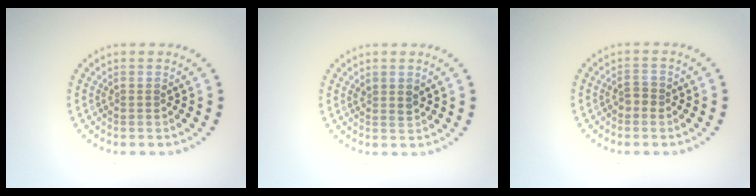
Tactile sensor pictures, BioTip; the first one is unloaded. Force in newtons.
{"total": 1.0, "press": 0.9, "slide": 0.5}
{"total": 1.2, "press": 1.1, "slide": 0.4}